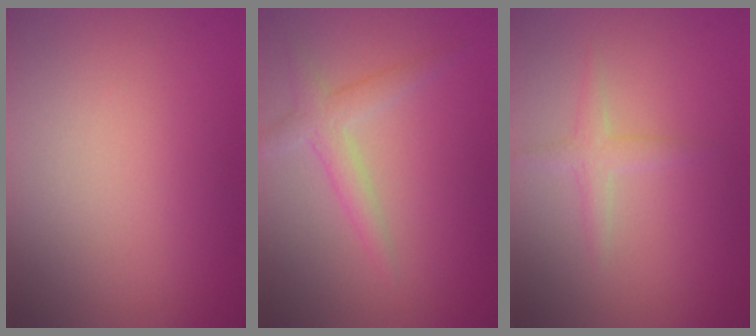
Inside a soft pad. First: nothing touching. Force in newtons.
{"total": 2.4, "press": 2.4, "slide": 0.1}
{"total": 1.6, "press": 1.6, "slide": 0.1}